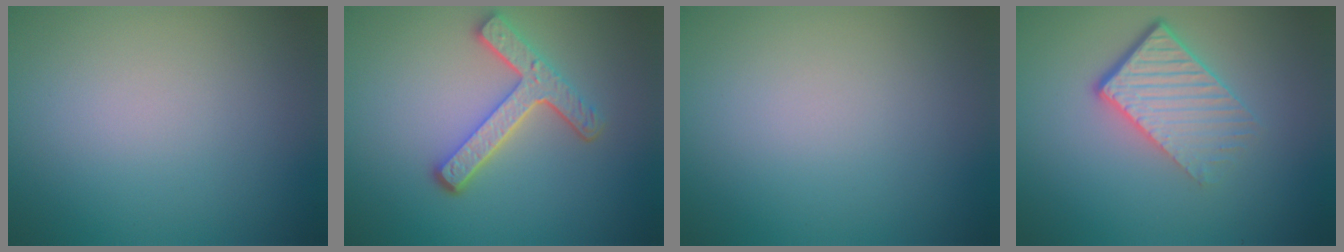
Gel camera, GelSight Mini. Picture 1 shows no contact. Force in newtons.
{"total": 4.3, "press": 3.3, "slide": 2.7}
{"total": 0.0}
{"total": 4.7, "press": 2.8, "slide": 3.8}